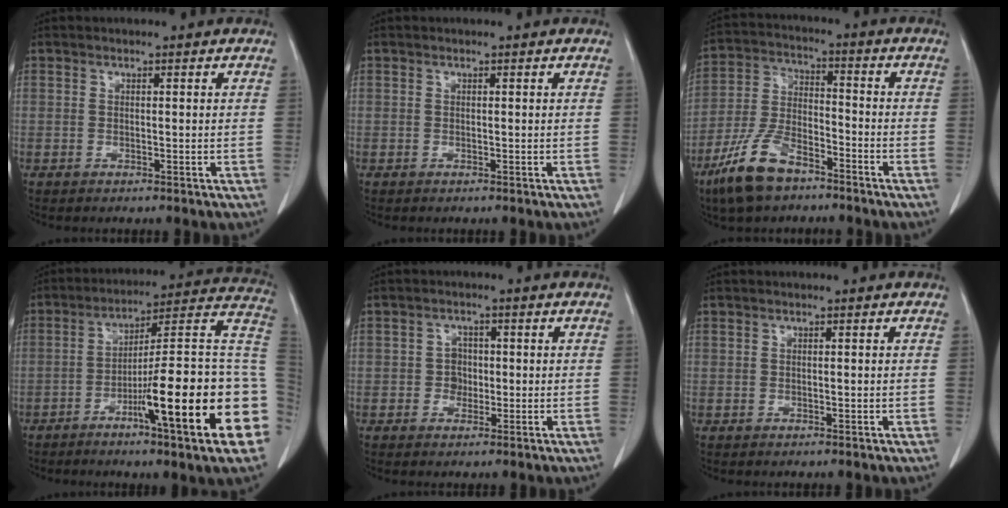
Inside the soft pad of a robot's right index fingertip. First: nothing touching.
{"total": 0.0}
{"total": 11.2, "force": [-7.6, 4.4, 7.0], "torque": [-0.157, -0.008, -0.150]}
{"total": 23.4, "force": [-7.7, 1.1, 22.1], "torque": [-0.231, 0.008, -0.117]}
{"total": 2.4, "force": [-0.4, 2.2, 1.0], "torque": [-0.009, 0.007, -0.006]}
{"total": 0.0}